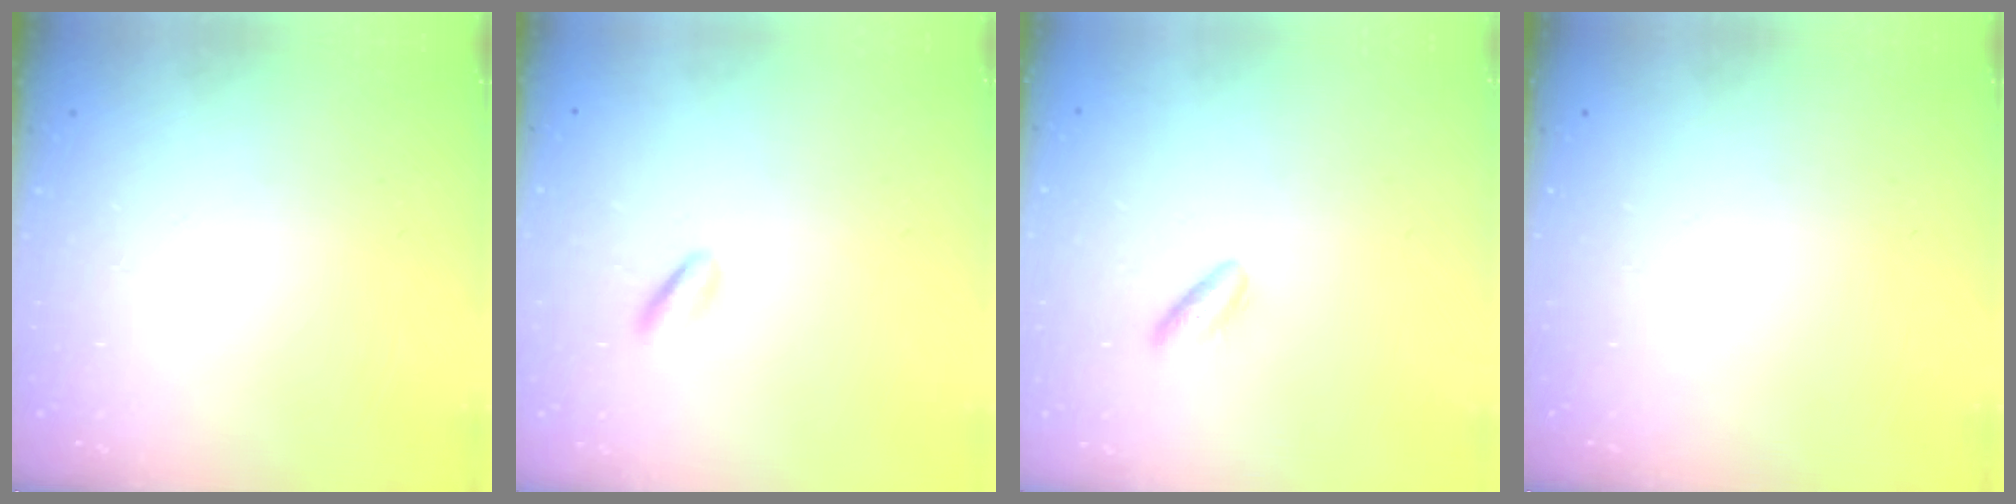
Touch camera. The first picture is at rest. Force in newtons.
{"total": 2.5, "press": 2.3, "slide": 1.0}
{"total": 3.2, "press": 3.0, "slide": 1.3}
{"total": 0.0}